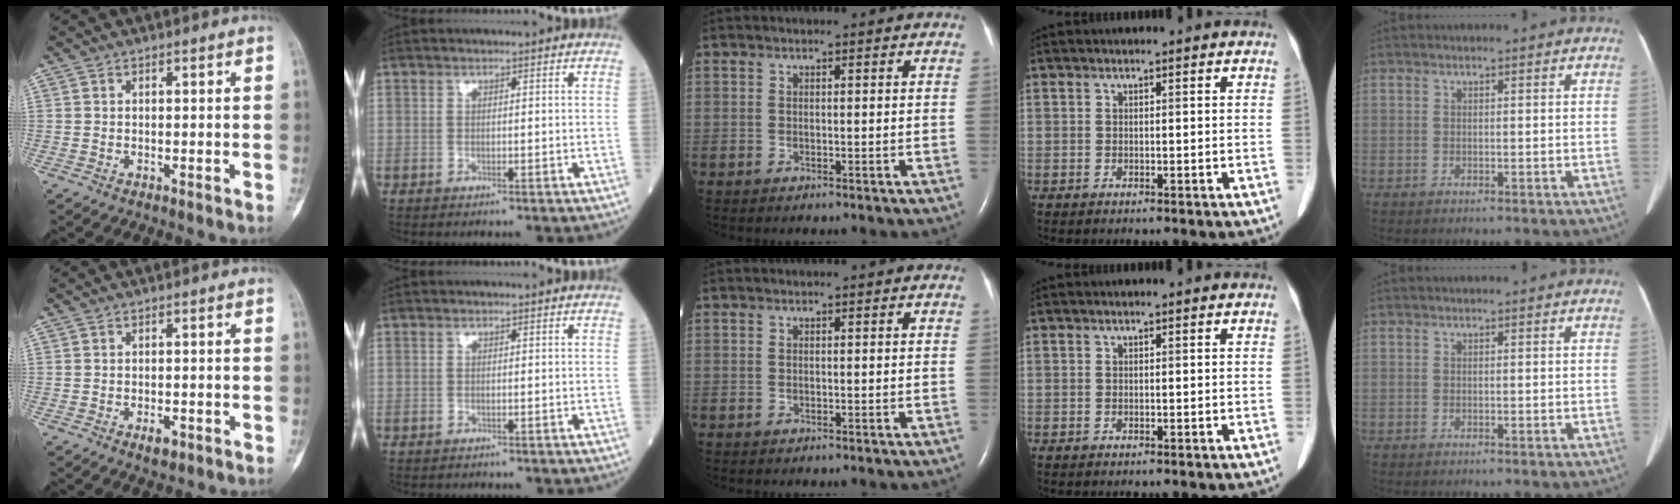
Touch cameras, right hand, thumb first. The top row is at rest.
{"thumb": {"total": 1.1, "force": [-0.7, 0.5, 0.6], "torque": [-0.009, 0.002, -0.012]}, "index": {"total": 0.7, "force": [-0.6, 0.4, 0.0], "torque": [-0.004, 0.003, -0.011]}}